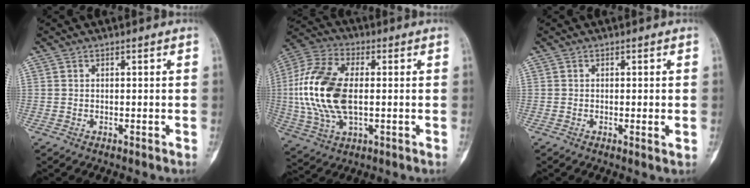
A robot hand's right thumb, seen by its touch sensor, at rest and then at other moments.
{"total": 17.7, "force": [0.3, 9.7, 14.9], "torque": [-0.323, 0.008, 0.006]}
{"total": 1.9, "force": [-0.2, 0.3, 1.8], "torque": [-0.028, -0.005, -0.003]}